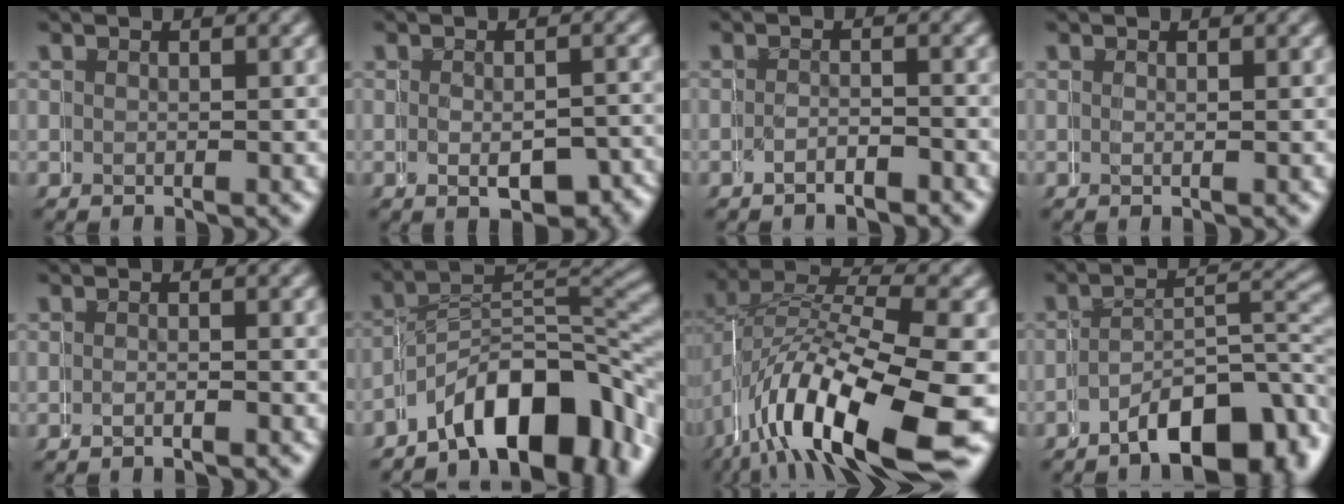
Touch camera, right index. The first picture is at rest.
{"total": 3.9, "force": [-2.3, 1.8, 2.6], "torque": [-0.030, -0.007, -0.033]}
{"total": 1.9, "force": [-1.9, 0.2, -0.1], "torque": [0.005, 0.002, -0.035]}
{"total": 0.6, "force": [0.2, -0.4, -0.4], "torque": [0.007, 0.000, 0.004]}
{"total": 0.6, "force": [-0.5, -0.3, -0.1], "torque": [0.009, 0.006, -0.012]}
{"total": 10.1, "force": [-5.5, 5.4, 6.6], "torque": [-0.096, -0.030, -0.078]}
{"total": 13.5, "force": [-2.2, 7.6, 10.9], "torque": [-0.200, -0.021, -0.025]}
{"total": 8.2, "force": [-4.5, 4.1, 5.4], "torque": [-0.064, -0.028, -0.062]}